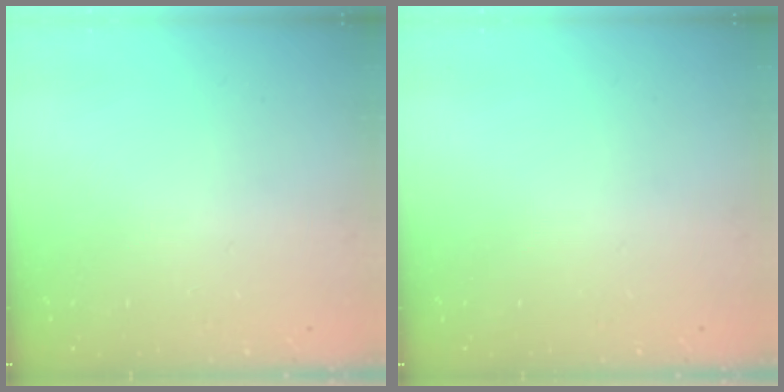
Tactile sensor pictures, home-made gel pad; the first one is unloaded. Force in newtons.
{"total": 0.0}